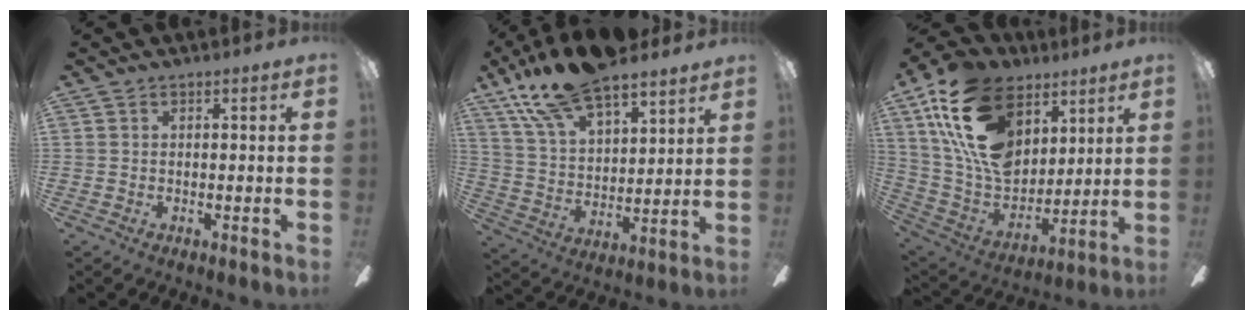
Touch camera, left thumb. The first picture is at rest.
{"total": 17.5, "force": [13.8, 5.9, 9.0], "torque": [-0.186, -0.068, 0.248]}
{"total": 22.6, "force": [10.8, 15.0, 13.0], "torque": [-0.267, -0.045, 0.198]}